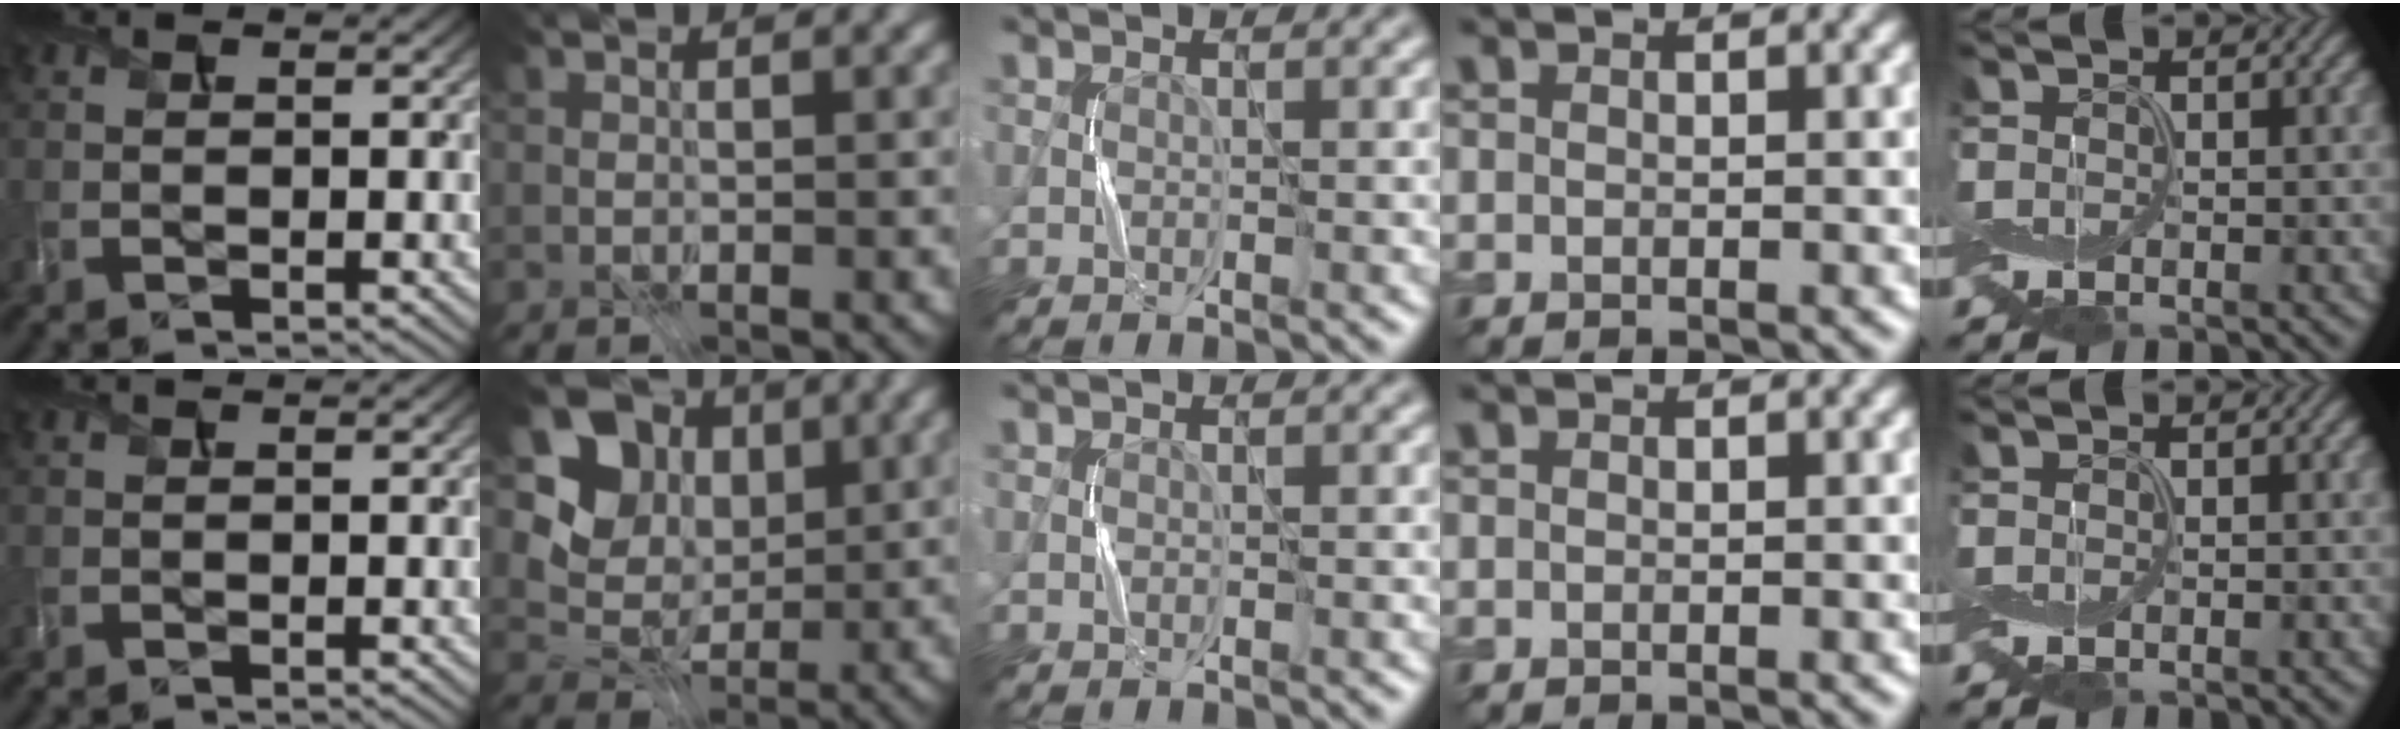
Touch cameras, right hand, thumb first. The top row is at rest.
{"index": {"total": 7.9, "force": [2.0, 6.4, 4.2], "torque": [-0.075, -0.016, 0.018]}}